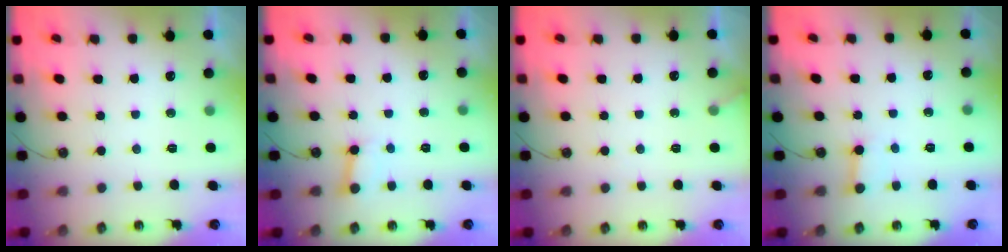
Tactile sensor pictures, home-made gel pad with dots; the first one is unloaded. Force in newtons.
{"total": 3.0, "press": 3.0, "slide": 0.3}
{"total": 3.1, "press": 3.1, "slide": 0.2}
{"total": 3.0, "press": 3.0, "slide": 0.5}